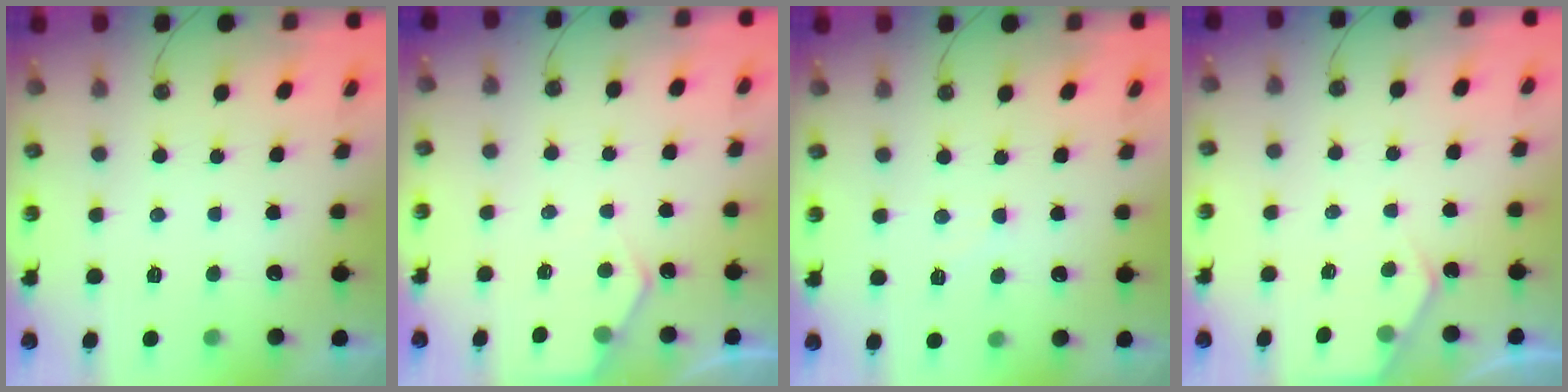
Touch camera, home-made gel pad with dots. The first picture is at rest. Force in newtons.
{"total": 4.4, "press": 4.3, "slide": 0.6}
{"total": 3.2, "press": 3.2, "slide": 0.5}
{"total": 4.2, "press": 4.2, "slide": 0.4}